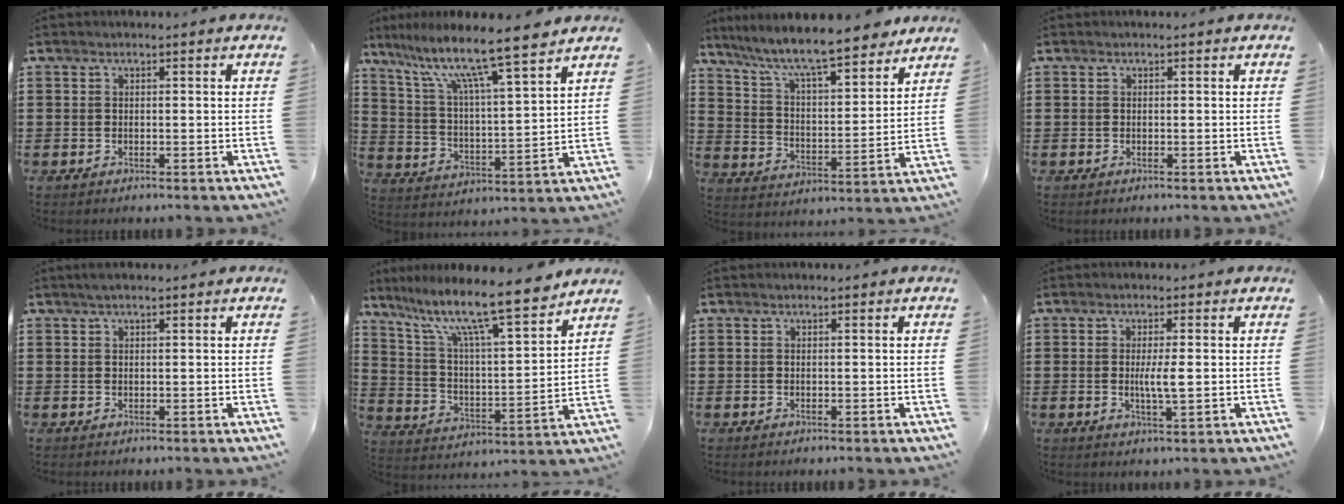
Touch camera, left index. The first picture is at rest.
{"total": 10.9, "force": [8.6, 0.5, 6.6], "torque": [-0.157, -0.051, 0.140]}
{"total": 9.2, "force": [8.1, 0.9, 4.2], "torque": [-0.115, -0.047, 0.134]}
{"total": 0.0}
{"total": 1.1, "force": [0.7, 0.2, 0.8], "torque": [-0.016, 0.003, 0.012]}
{"total": 12.6, "force": [10.0, 1.8, 7.4], "torque": [-0.162, -0.063, 0.165]}
{"total": 0.0}
{"total": 3.5, "force": [0.1, 0.4, 3.5], "torque": [-0.063, -0.004, -0.002]}